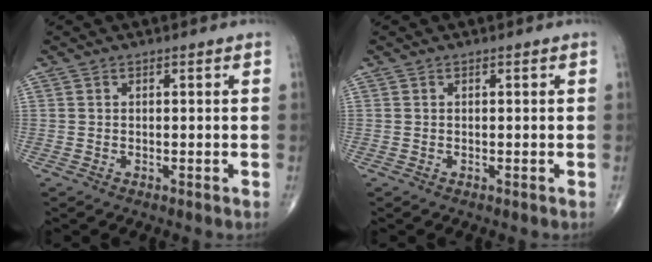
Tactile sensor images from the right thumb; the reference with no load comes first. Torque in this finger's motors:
{"motor_torque": [-0.04, 0.04, -0.01, 0.03, 0.00]}